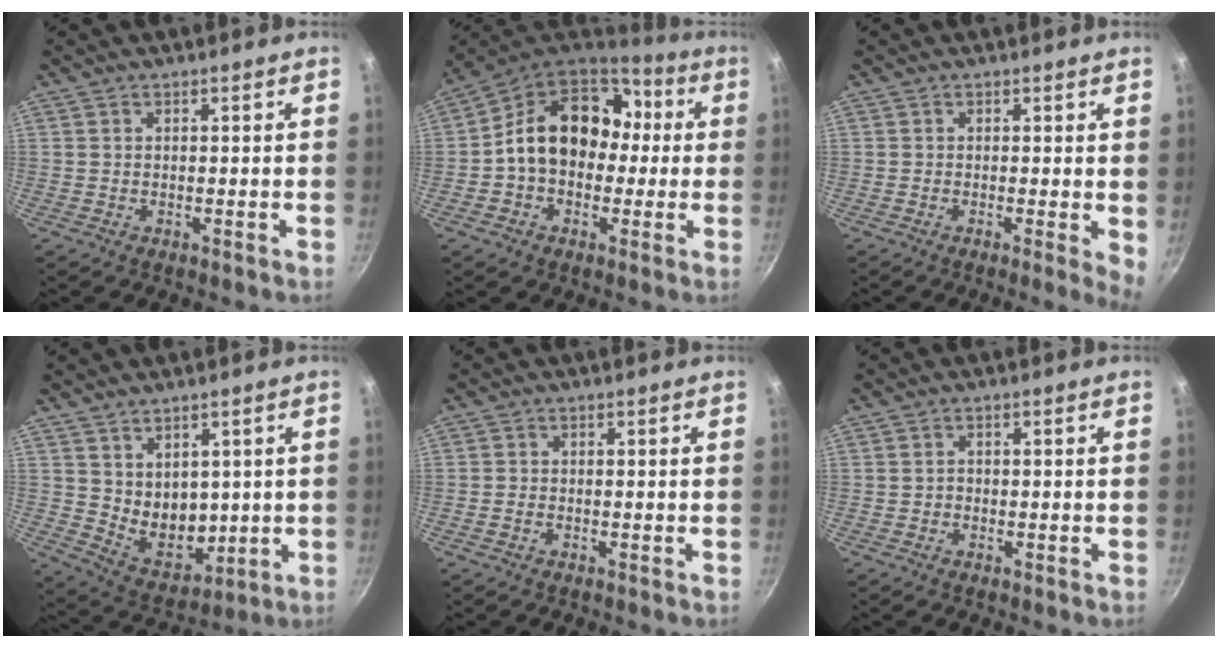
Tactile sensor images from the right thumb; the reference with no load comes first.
{"total": 18.1, "force": [1.1, 13.8, 11.6], "torque": [-0.149, 0.049, 0.005]}
{"total": 3.2, "force": [-0.2, 0.8, 3.1], "torque": [-0.040, -0.008, -0.007]}
{"total": 8.9, "force": [2.5, 6.6, 5.3], "torque": [-0.057, -0.033, 0.066]}
{"total": 1.1, "force": [-0.7, 0.6, 0.6], "torque": [-0.015, 0.007, -0.016]}
{"total": 0.9, "force": [-0.5, 0.7, 0.2], "torque": [-0.002, 0.003, -0.007]}